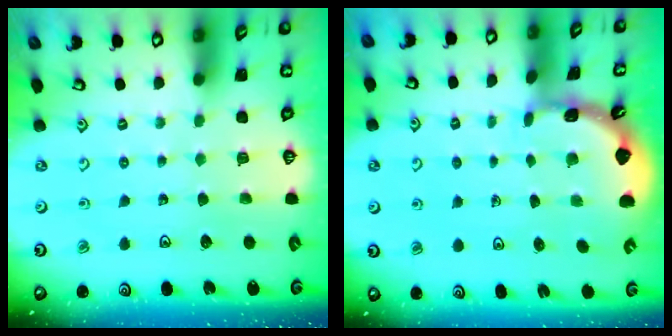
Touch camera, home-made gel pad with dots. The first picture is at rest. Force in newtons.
{"total": 1.8, "press": 1.8, "slide": 0.1}